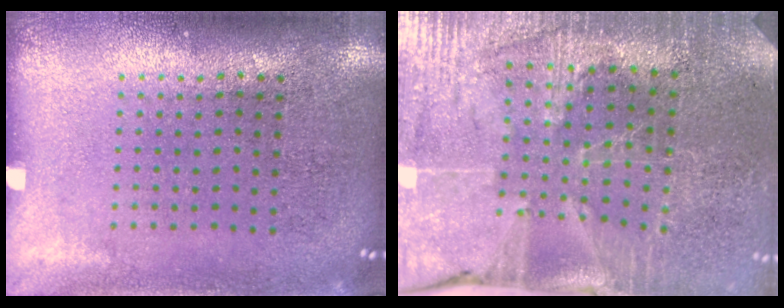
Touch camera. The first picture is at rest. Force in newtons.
{"total": 3.2, "press": 3.2, "slide": 0.2}